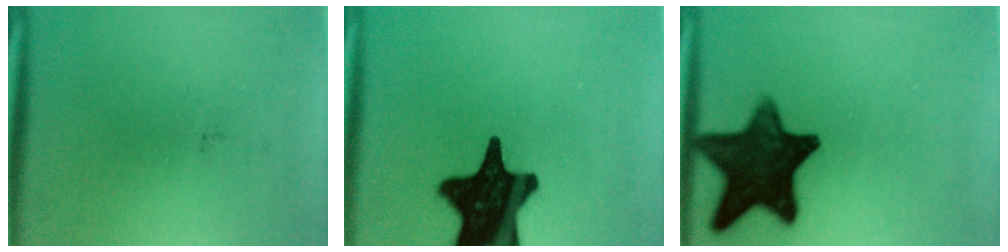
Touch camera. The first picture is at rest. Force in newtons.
{"total": 19.5}
{"total": 14.9}